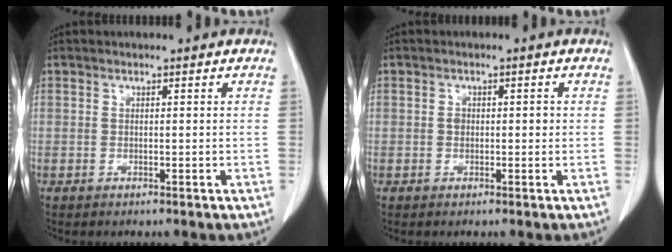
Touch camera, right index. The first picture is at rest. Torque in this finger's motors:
{"motor_torque": [0.23, 0.06, 0.00, 0.03]}